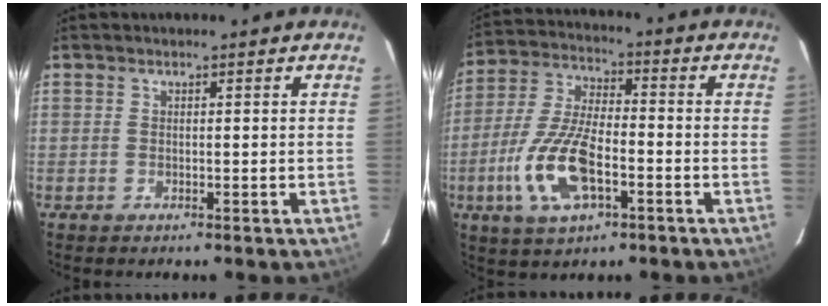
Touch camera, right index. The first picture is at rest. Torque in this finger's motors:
{"motor_torque": [1.61, -0.53, 0.87, 0.18]}